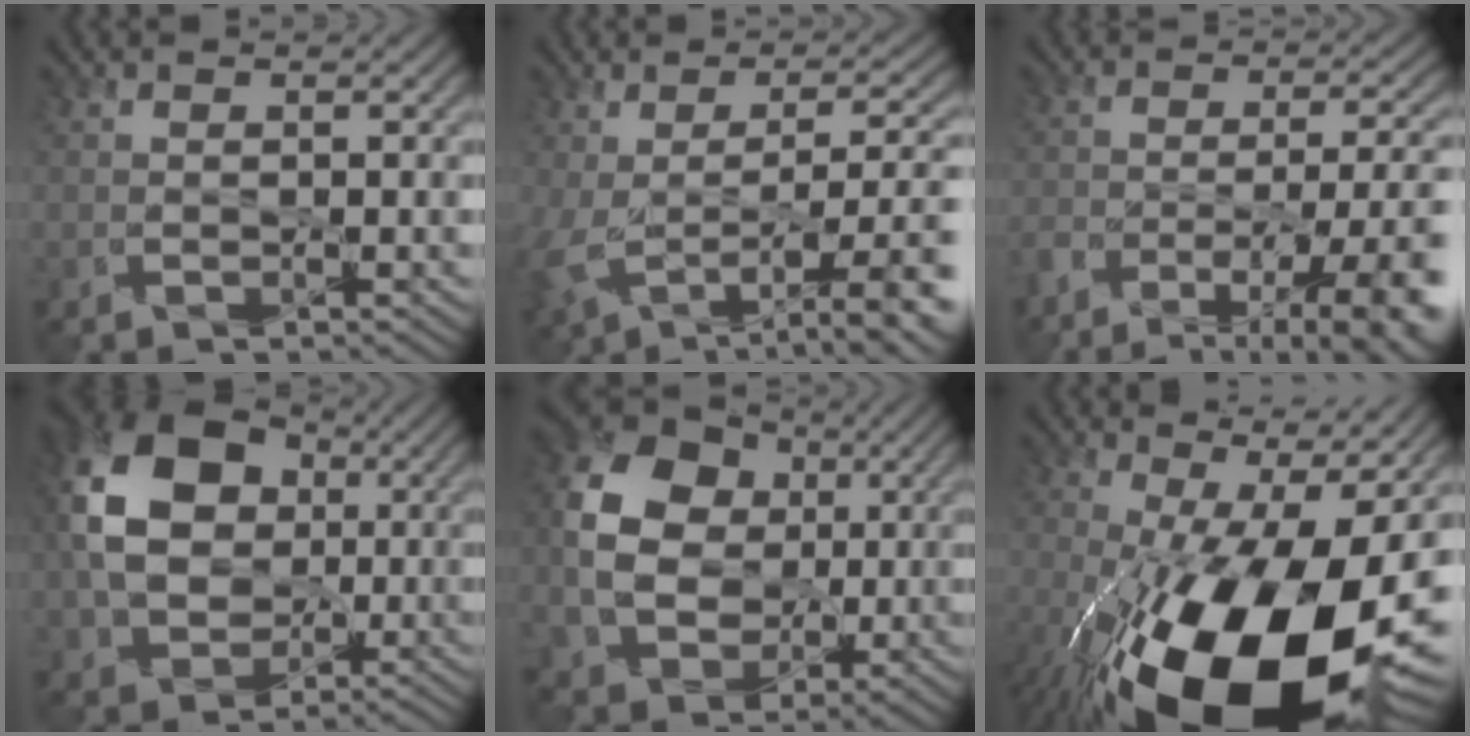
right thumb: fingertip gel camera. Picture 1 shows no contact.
{"total": 11.3, "force": [-2.3, 4.4, 10.1], "torque": [-0.180, -0.020, -0.025]}
{"total": 12.1, "force": [-7.6, 4.1, 8.4], "torque": [-0.139, -0.006, -0.118]}
{"total": 15.1, "force": [1.5, 11.8, 9.3], "torque": [-0.211, -0.001, 0.028]}
{"total": 14.0, "force": [0.9, 11.4, 8.2], "torque": [-0.193, -0.003, 0.023]}
{"total": 20.9, "force": [-6.0, 9.7, 17.5], "torque": [-0.307, -0.069, -0.064]}